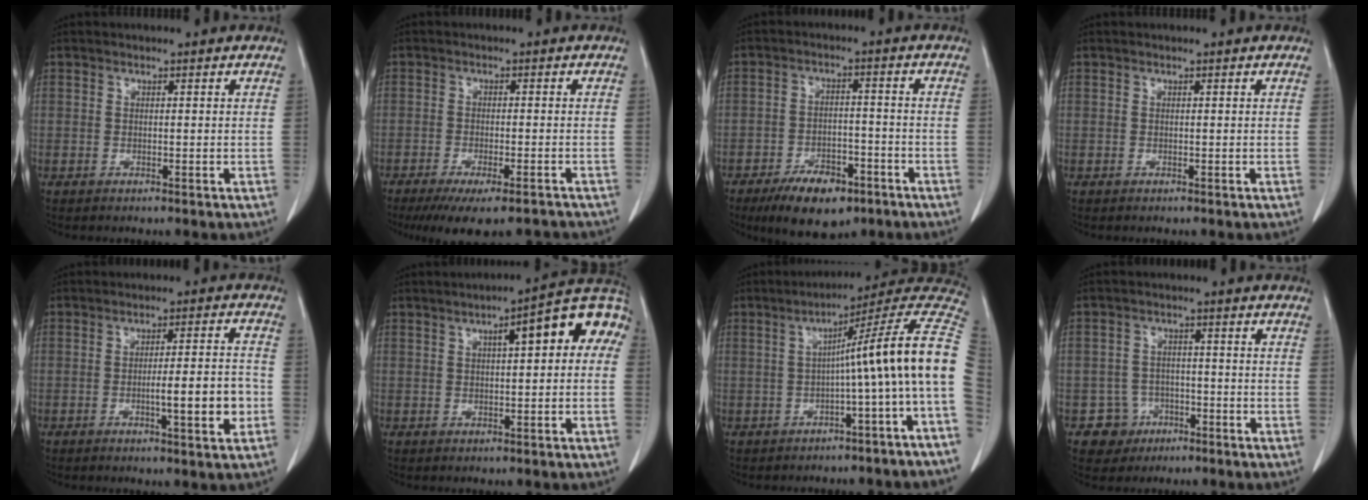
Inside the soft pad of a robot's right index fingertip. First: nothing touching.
{"total": 12.5, "force": [-10.5, 2.5, 6.4], "torque": [-0.088, -0.013, -0.144]}
{"total": 9.7, "force": [-6.4, 4.2, 5.9], "torque": [-0.096, -0.004, -0.103]}
{"total": 0.0}
{"total": 7.6, "force": [-2.3, 0.5, 7.3], "torque": [-0.105, 0.005, -0.030]}
{"total": 10.9, "force": [2.8, 2.3, 10.2], "torque": [-0.135, 0.042, 0.028]}
{"total": 13.4, "force": [-1.3, -1.7, 13.2], "torque": [-0.161, 0.039, -0.031]}
{"total": 5.0, "force": [-2.4, 4.3, -0.1], "torque": [0.007, 0.015, -0.035]}